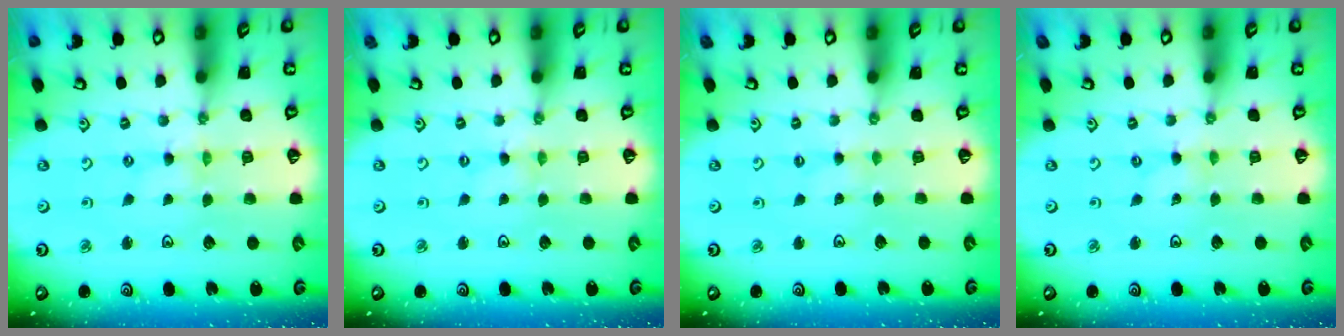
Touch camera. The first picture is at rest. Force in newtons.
{"total": 0.6, "press": 0.6, "slide": 0.2}
{"total": 0.0}
{"total": 0.0}